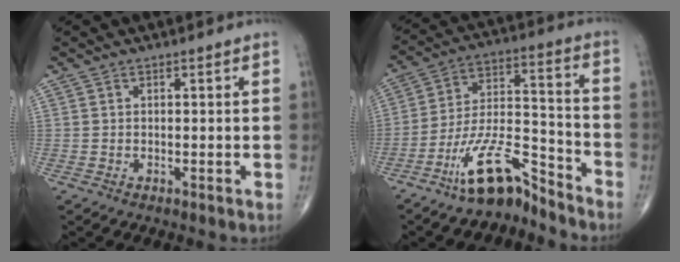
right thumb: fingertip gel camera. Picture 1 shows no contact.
{"total": 12.3, "force": [-9.7, 3.6, 6.8], "torque": [-0.121, 0.091, -0.184]}